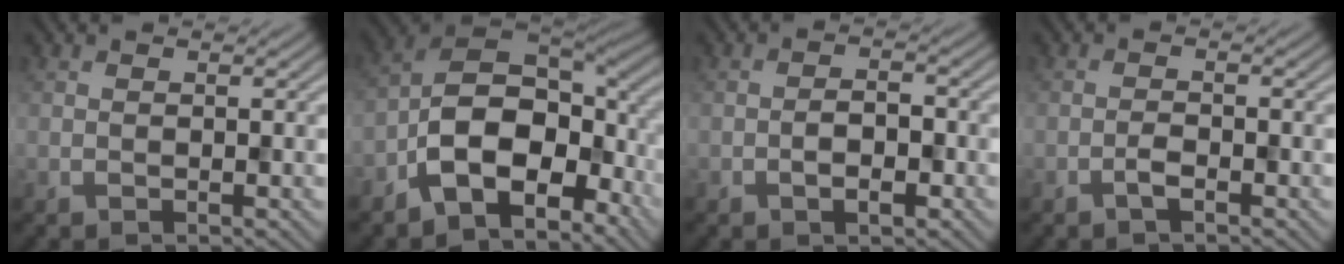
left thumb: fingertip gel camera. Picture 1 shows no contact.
{"total": 12.7, "force": [-5.1, 7.2, 9.2], "torque": [-0.162, -0.009, -0.107]}
{"total": 2.8, "force": [-1.2, 1.5, 2.1], "torque": [-0.032, 0.004, -0.026]}
{"total": 1.4, "force": [-0.9, 0.4, 1.0], "torque": [-0.022, 0.005, -0.022]}